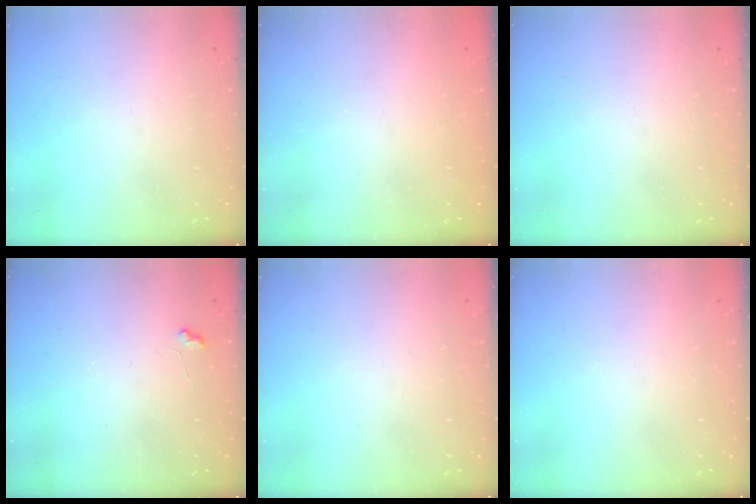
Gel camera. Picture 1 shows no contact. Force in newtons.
{"total": 0.9, "press": 0.9, "slide": 0.3}
{"total": 0.0}
{"total": 4.3, "press": 4.3, "slide": 0.6}
{"total": 0.0}
{"total": 0.0}